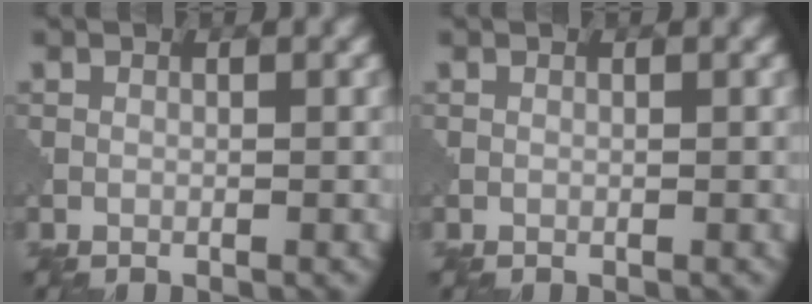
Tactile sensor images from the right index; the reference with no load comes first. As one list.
[{"total": 0.0}]